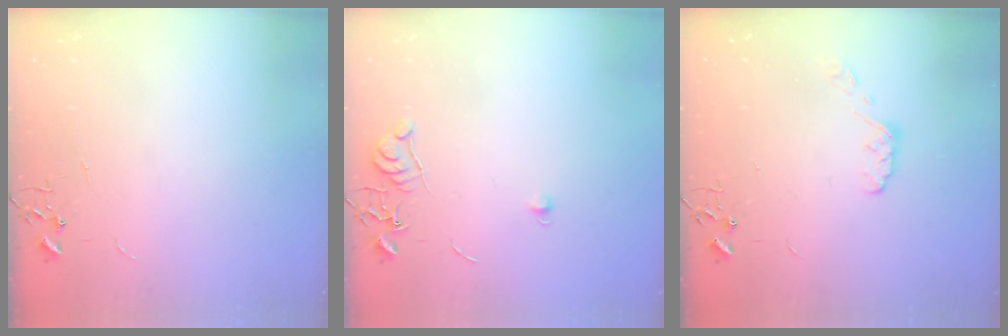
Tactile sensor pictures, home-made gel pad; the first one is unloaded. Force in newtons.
{"total": 6.5, "press": 6.4, "slide": 0.6}
{"total": 5.5, "press": 5.4, "slide": 0.9}